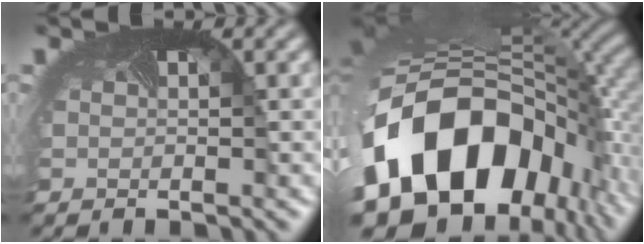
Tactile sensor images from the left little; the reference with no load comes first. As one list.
[{"total": 18.5, "force": [-5.8, 12.4, 12.4], "torque": [-0.284, -0.061, -0.087]}]